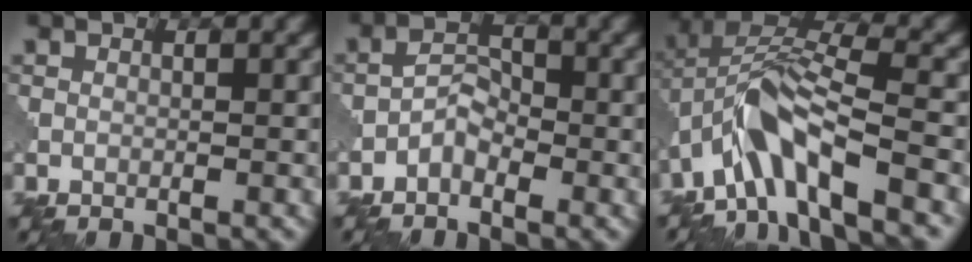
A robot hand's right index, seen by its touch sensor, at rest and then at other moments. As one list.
[{"total": 2.2, "force": [-1.4, 1.2, 1.2], "torque": [-0.019, 0.012, -0.031]}, {"total": 8.1, "force": [-3.8, 2.6, 6.6], "torque": [-0.121, 0.015, -0.083]}]